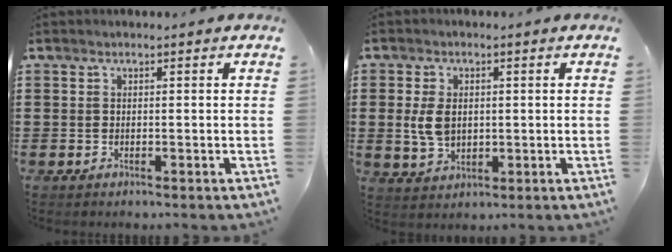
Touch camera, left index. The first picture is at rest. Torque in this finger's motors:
{"motor_torque": [1.08, -0.05, 0.52, 0.10]}